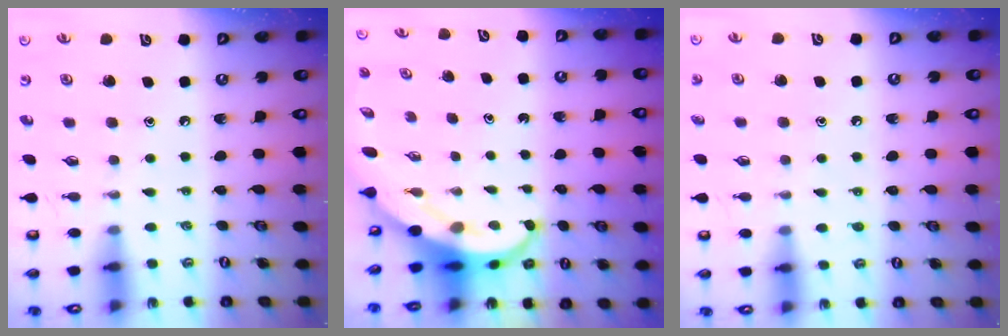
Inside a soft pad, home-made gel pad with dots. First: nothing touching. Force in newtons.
{"total": 8.6, "press": 8.4, "slide": 1.8}
{"total": 5.2, "press": 5.1, "slide": 0.6}